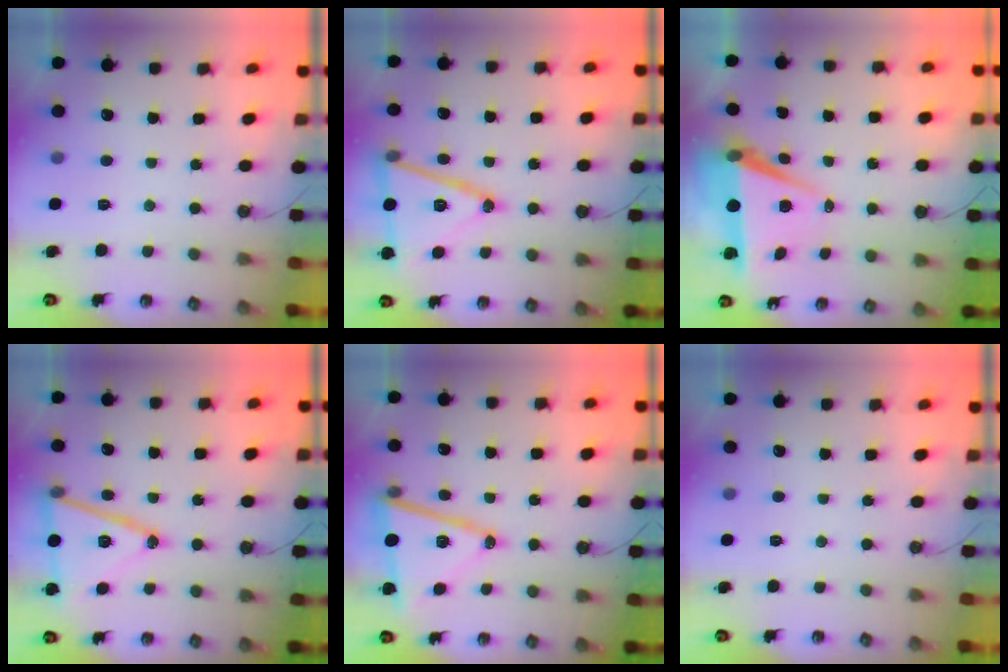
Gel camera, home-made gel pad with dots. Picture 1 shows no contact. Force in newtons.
{"total": 18.1, "press": 17.8, "slide": 3.4}
{"total": 7.0, "press": 5.5, "slide": 4.3}
{"total": 17.3, "press": 17.0, "slide": 3.5}
{"total": 14.8, "press": 14.6, "slide": 2.5}
{"total": 0.0}